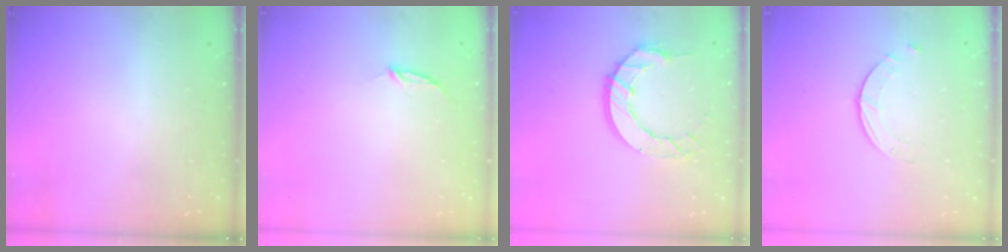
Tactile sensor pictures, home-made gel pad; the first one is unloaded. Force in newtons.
{"total": 2.8, "press": 2.8, "slide": 0.3}
{"total": 10.7, "press": 10.6, "slide": 1.1}
{"total": 2.5, "press": 2.5, "slide": 0.3}